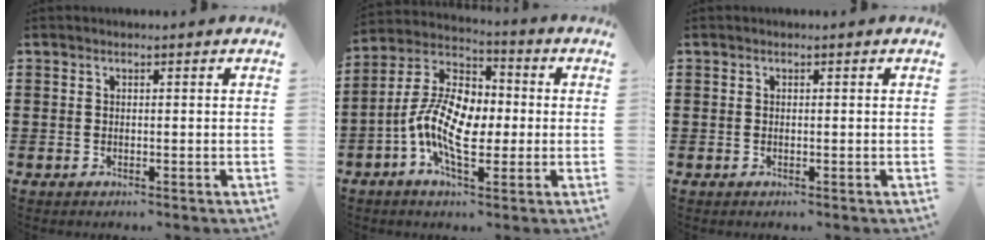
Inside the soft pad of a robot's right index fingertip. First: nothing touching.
{"total": 12.0, "force": [-2.2, 6.3, 9.9], "torque": [-0.231, -0.001, -0.047]}
{"total": 0.0}